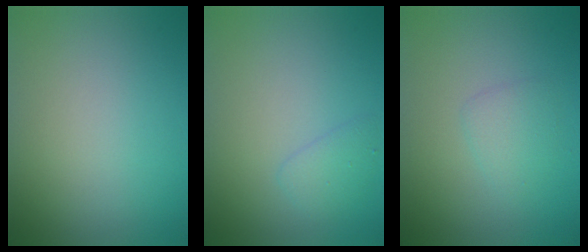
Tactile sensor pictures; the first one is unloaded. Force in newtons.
{"total": 1.4, "press": 1.4, "slide": 0.1}
{"total": 1.6, "press": 1.6, "slide": 0.0}